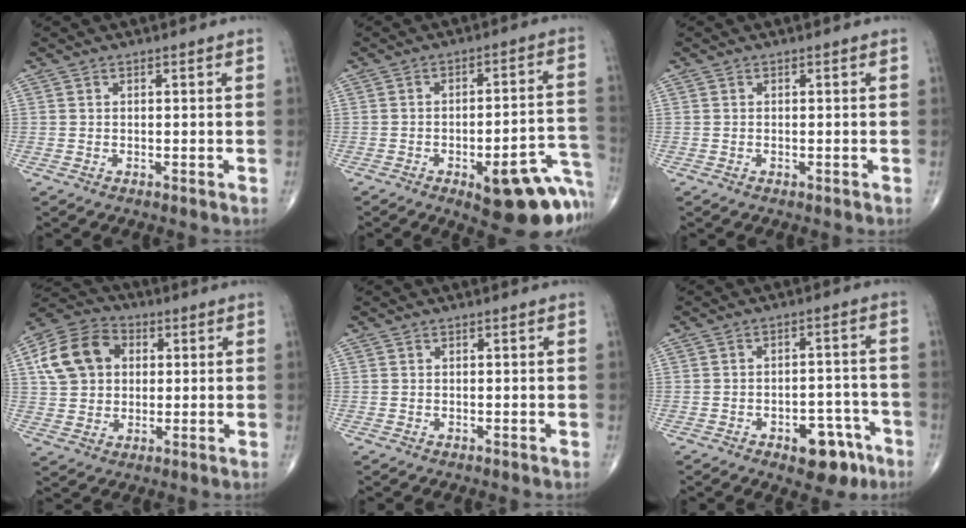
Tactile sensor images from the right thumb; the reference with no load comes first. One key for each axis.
{"total": 18.1, "fx": -8.3, "fy": 6.0, "fz": 15.0, "tx": -0.116, "ty": 0.055, "tz": -0.092}
{"total": 0.0}
{"total": 12.9, "fx": 2.9, "fy": 10.1, "fz": 7.5, "tx": -0.124, "ty": 0.012, "tz": 0.043}
{"total": 0.0}
{"total": 9.1, "fx": -4.9, "fy": 5.0, "fz": 5.9, "tx": -0.051, "ty": 0.040, "tz": -0.060}